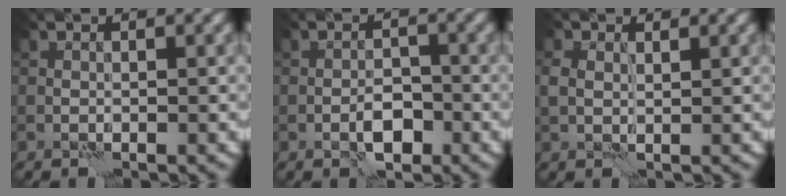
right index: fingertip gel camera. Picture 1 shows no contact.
{"total": 2.6, "force": [-1.5, 1.1, 1.8], "torque": [-0.026, 0.006, -0.025]}
{"total": 1.8, "force": [0.7, 1.2, 1.1], "torque": [-0.029, 0.005, 0.012]}